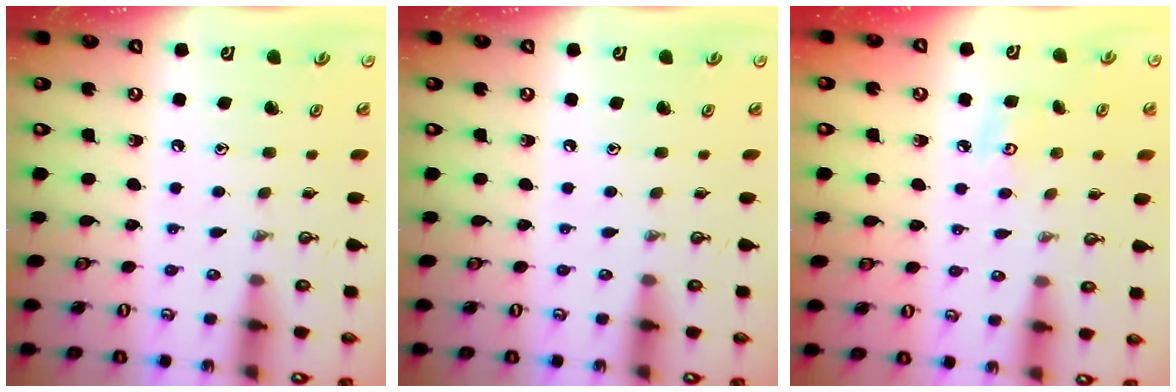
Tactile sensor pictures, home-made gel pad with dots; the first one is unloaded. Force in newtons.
{"total": 0.0}
{"total": 5.9, "press": 5.9, "slide": 0.5}